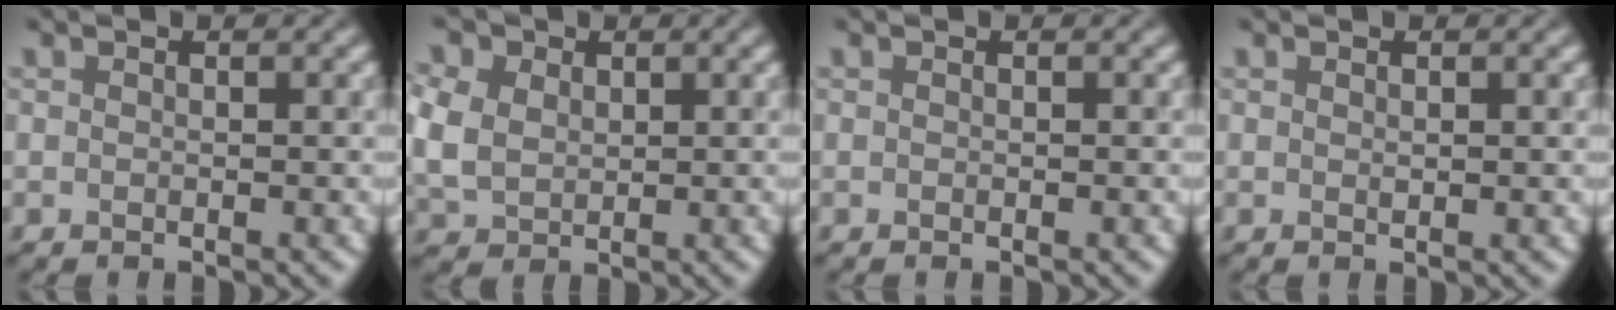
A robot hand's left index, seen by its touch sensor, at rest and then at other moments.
{"total": 7.3, "force": [2.3, 5.7, 4.0], "torque": [-0.117, 0.033, 0.039]}
{"total": 0.0}
{"total": 0.0}